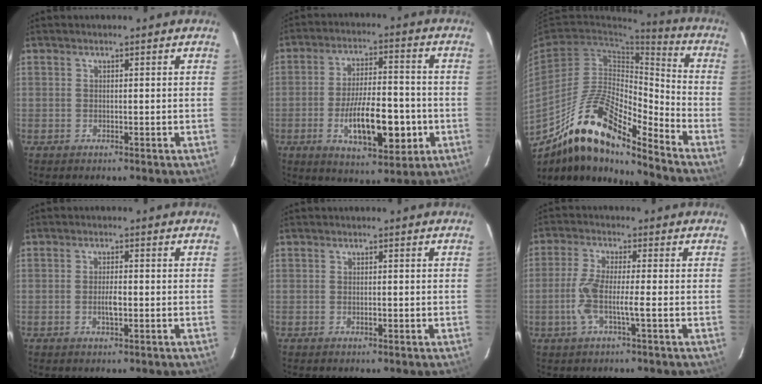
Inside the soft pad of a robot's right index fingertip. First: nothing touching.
{"total": 13.5, "force": [-3.8, 4.2, 12.3], "torque": [-0.207, 0.001, -0.057]}
{"total": 17.0, "force": [-12.5, 4.0, 10.7], "torque": [-0.194, 0.022, -0.224]}
{"total": 2.6, "force": [-0.6, 0.5, 2.5], "torque": [-0.049, 0.000, -0.010]}
{"total": 0.8, "force": [-0.2, 0.2, 0.7], "torque": [-0.015, -0.001, -0.002]}
{"total": 5.9, "force": [-1.5, 0.3, 5.7], "torque": [-0.124, 0.003, -0.032]}